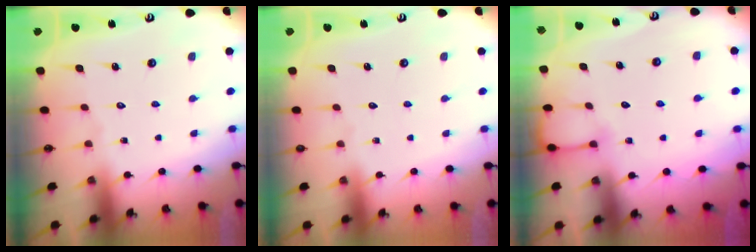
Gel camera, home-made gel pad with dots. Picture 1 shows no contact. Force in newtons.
{"total": 0.0}
{"total": 5.1, "press": 5.1, "slide": 0.3}